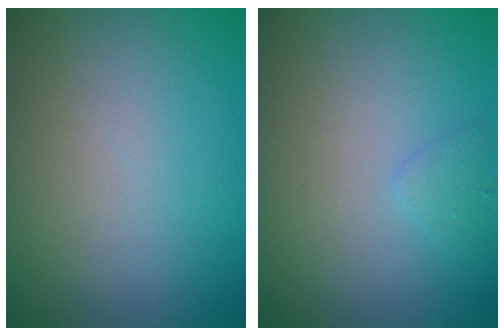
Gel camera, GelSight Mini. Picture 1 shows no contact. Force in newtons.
{"total": 0.9, "press": 0.9, "slide": 0.0}